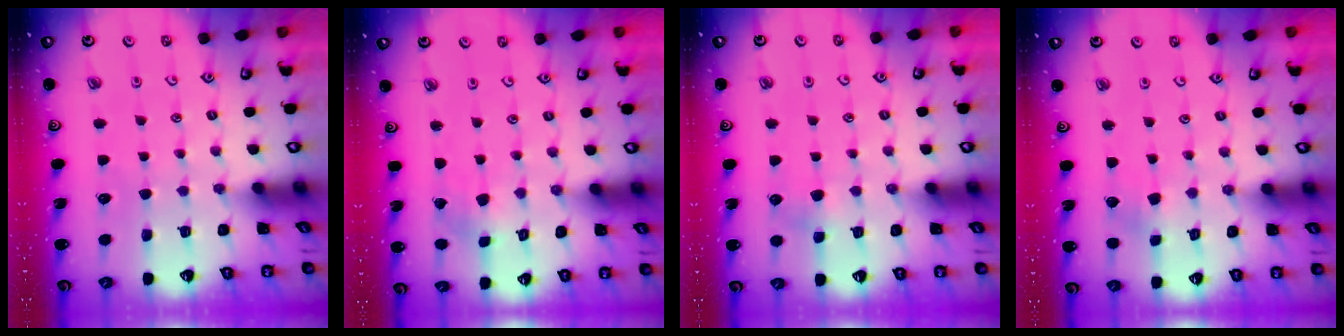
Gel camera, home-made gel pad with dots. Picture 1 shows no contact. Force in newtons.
{"total": 0.9, "press": 0.9, "slide": 0.1}
{"total": 4.0, "press": 4.0, "slide": 0.2}
{"total": 2.3, "press": 2.3, "slide": 0.4}